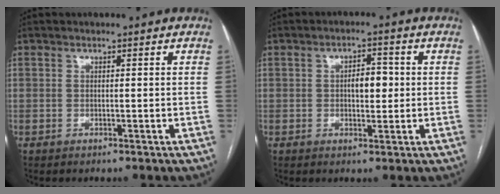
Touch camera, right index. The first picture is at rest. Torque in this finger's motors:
{"motor_torque": [0.93, 0.13, 0.25, 0.06]}